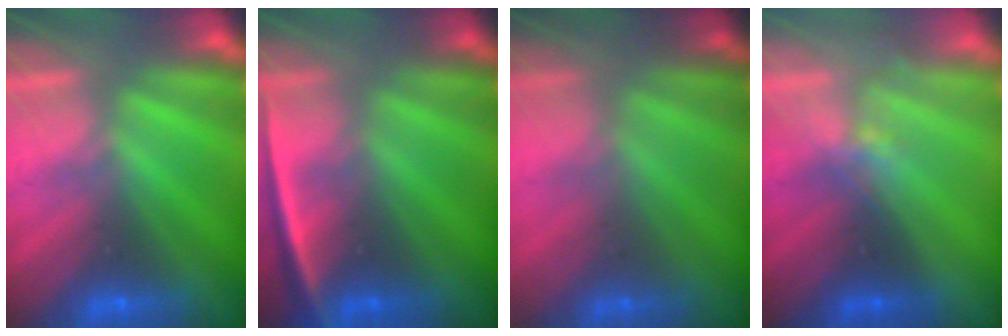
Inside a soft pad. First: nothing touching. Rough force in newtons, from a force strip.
{"total": 2.3}
{"total": 1.8}
{"total": 1.7}